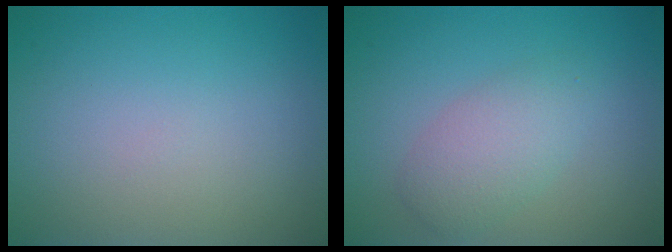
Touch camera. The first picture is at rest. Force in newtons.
{"total": 3.2, "press": 3.2, "slide": 0.1}